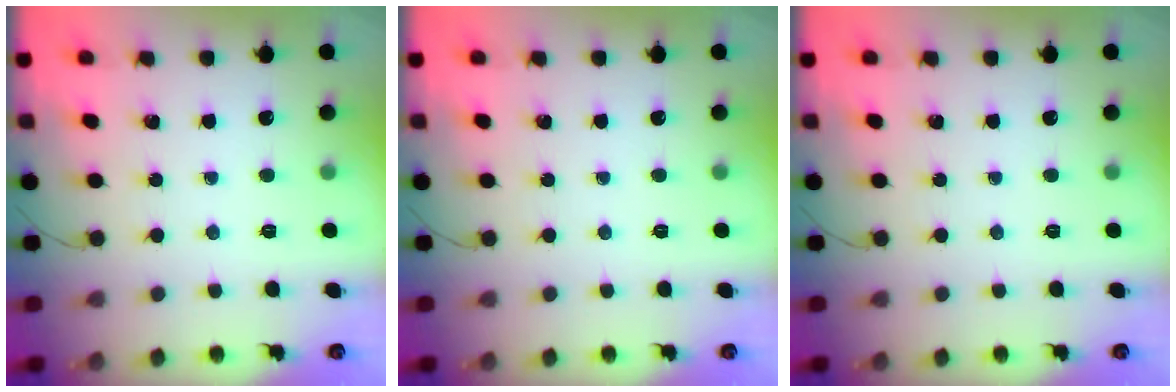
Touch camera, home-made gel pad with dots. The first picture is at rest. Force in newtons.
{"total": 0.0}
{"total": 0.0}